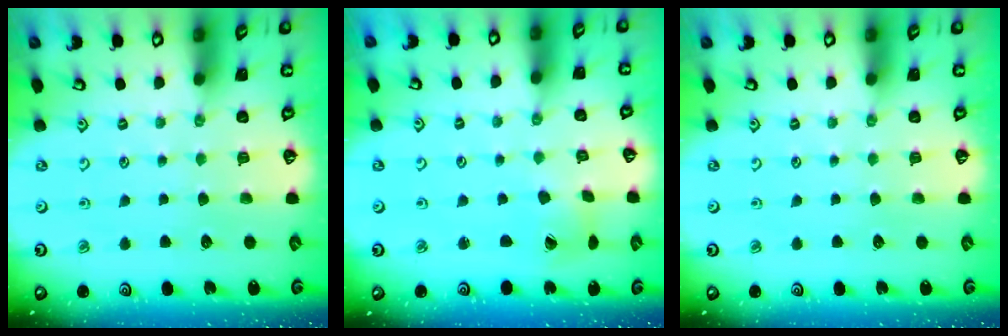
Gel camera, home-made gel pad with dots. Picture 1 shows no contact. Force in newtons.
{"total": 3.0, "press": 2.9, "slide": 0.5}
{"total": 0.0}